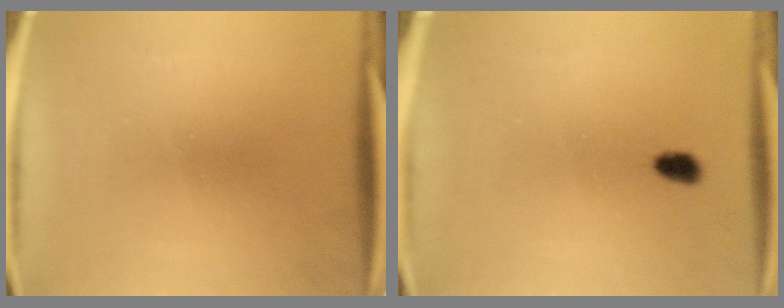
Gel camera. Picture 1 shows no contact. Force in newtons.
{"total": 2.2}